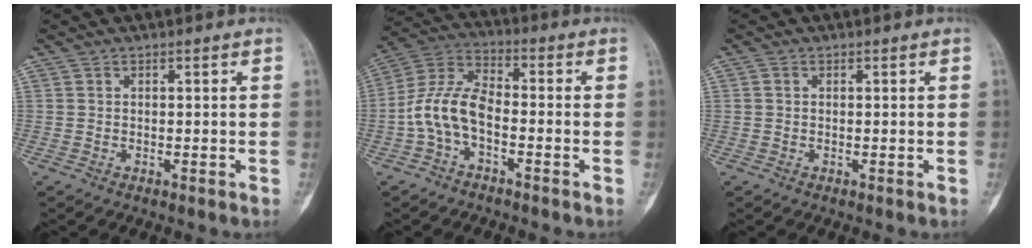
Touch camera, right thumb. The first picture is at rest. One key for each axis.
{"total": 9.9, "fx": -2.7, "fy": 5.3, "fz": 7.8, "tx": -0.159, "ty": 0.038, "tz": -0.064}
{"total": 0.7, "fx": 0.1, "fy": 0.6, "fz": 0.4, "tx": -0.007, "ty": 0.001, "tz": 0.000}